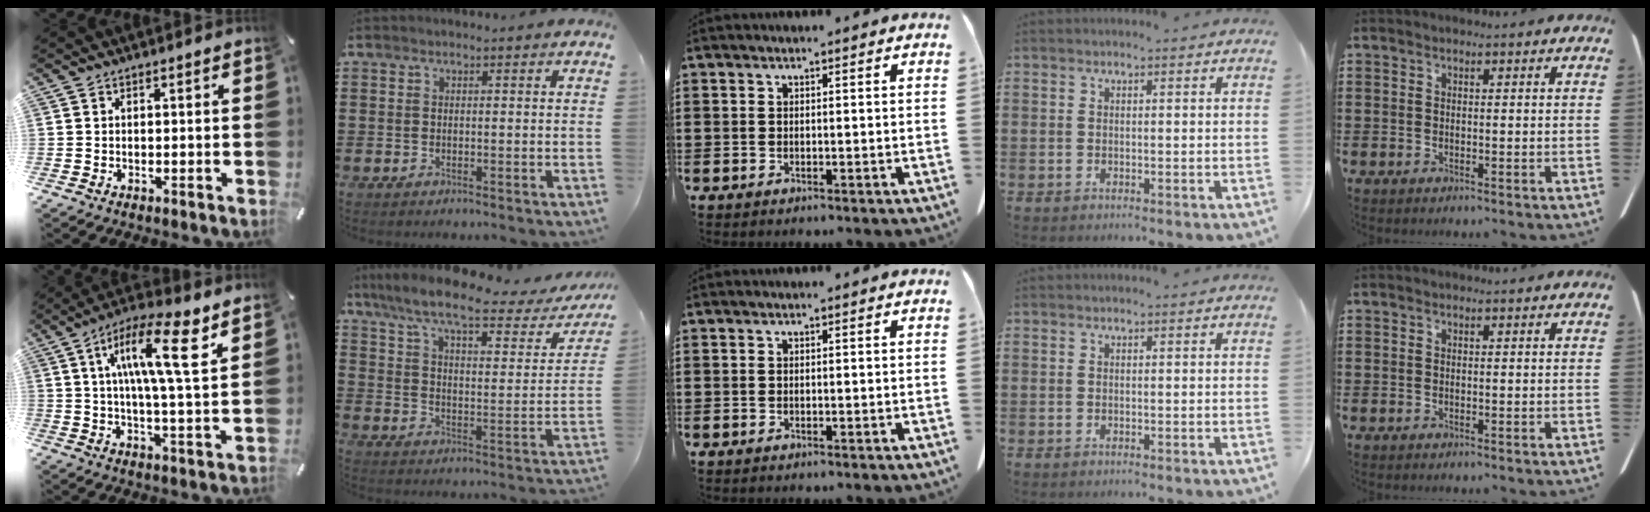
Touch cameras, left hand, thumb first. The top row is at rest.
{"thumb": {"total": 14.9, "force": [6.0, 3.0, 13.2], "torque": [-0.227, -0.014, 0.092]}, "index": {"total": 8.6, "force": [6.8, 0.8, 5.2], "torque": [-0.128, -0.038, 0.111]}}